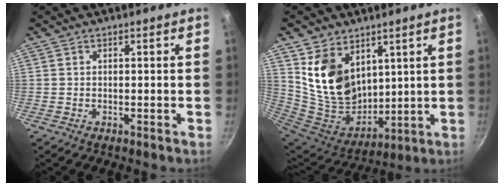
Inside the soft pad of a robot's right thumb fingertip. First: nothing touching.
{"total": 15.9, "force": [7.4, 11.1, 8.7], "torque": [-0.138, -0.065, 0.159]}